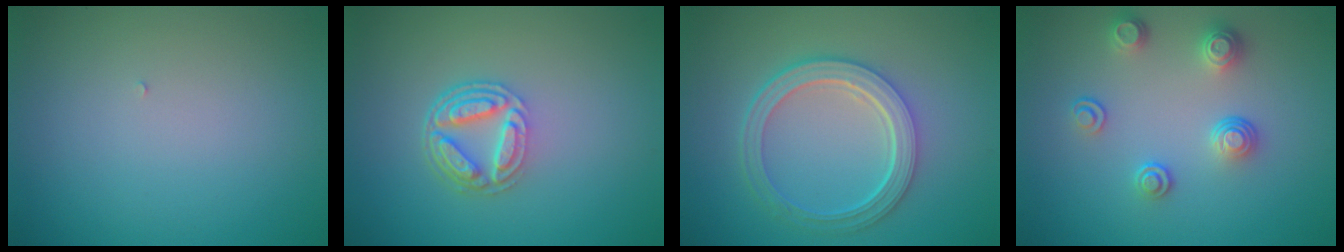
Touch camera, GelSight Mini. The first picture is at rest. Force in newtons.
{"total": 4.4, "press": 3.3, "slide": 2.9}
{"total": 5.1, "press": 3.7, "slide": 3.5}
{"total": 2.9, "press": 2.6, "slide": 1.4}